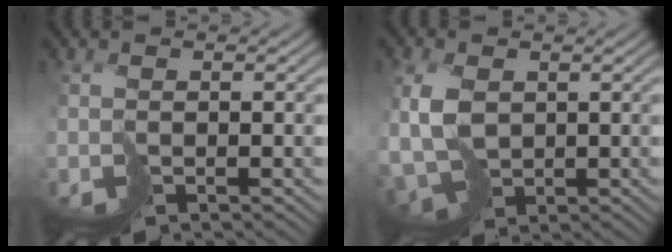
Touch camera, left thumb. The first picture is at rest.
{"total": 6.5, "force": [0.4, 4.4, 4.7], "torque": [-0.130, -0.004, 0.005]}